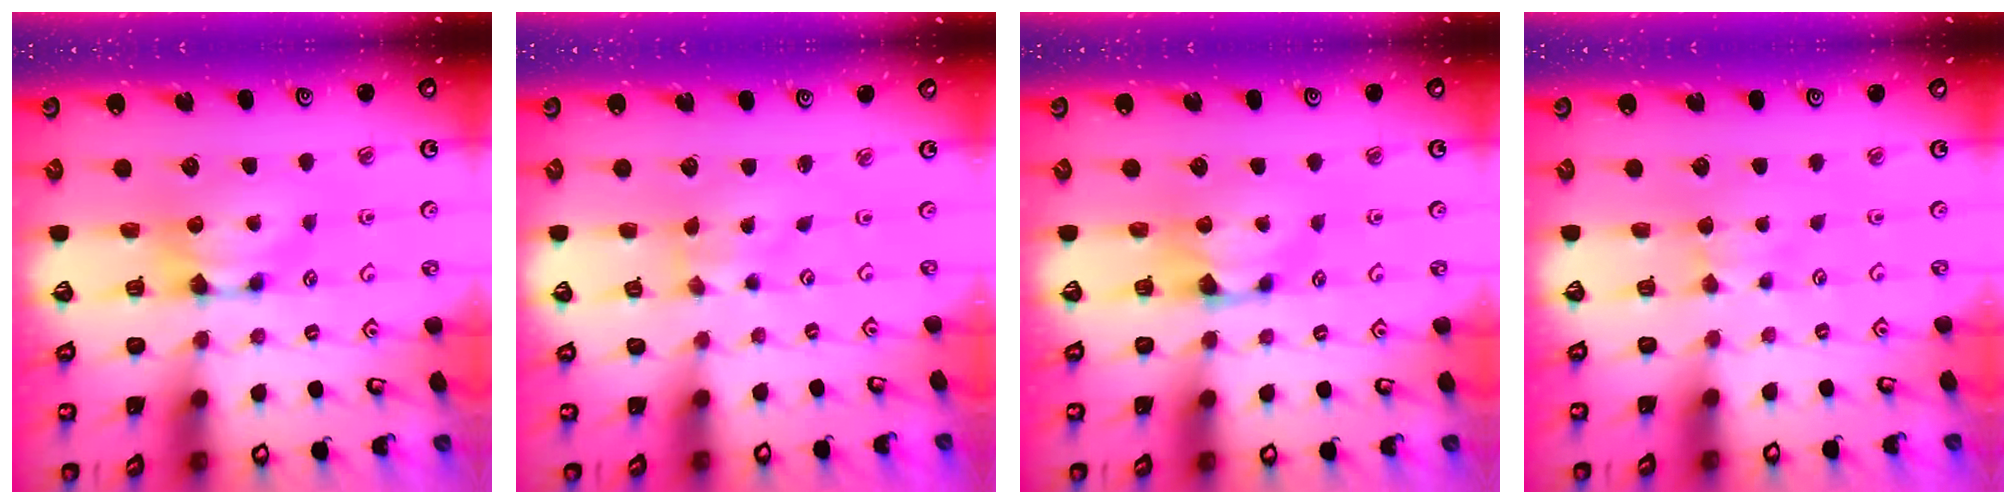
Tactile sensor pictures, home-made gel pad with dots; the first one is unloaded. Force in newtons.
{"total": 3.4, "press": 3.3, "slide": 0.8}
{"total": 0.8, "press": 0.3, "slide": 0.7}
{"total": 2.3, "press": 2.2, "slide": 0.5}